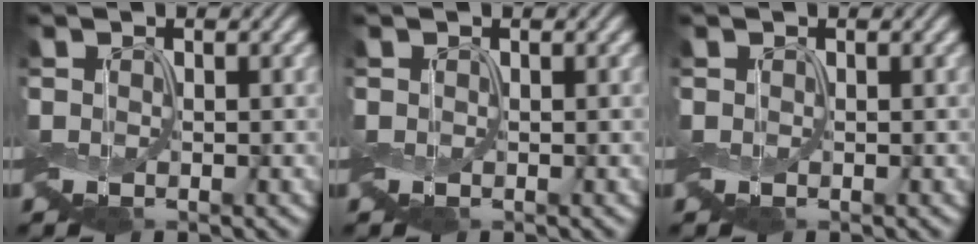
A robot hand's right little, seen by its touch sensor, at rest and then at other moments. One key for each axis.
{"total": 0.0}
{"total": 0.0}